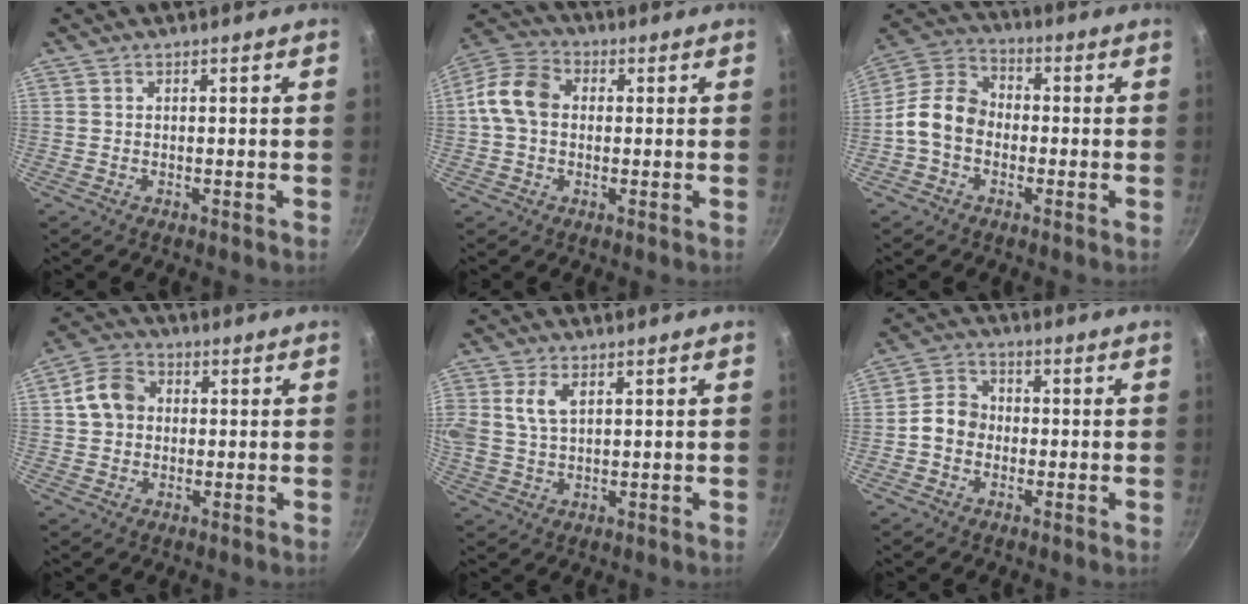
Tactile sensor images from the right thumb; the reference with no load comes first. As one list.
[{"total": 9.8, "force": [0.5, 7.5, 6.3], "torque": [-0.101, 0.025, -0.009]}, {"total": 10.2, "force": [-2.1, 7.9, 6.2], "torque": [-0.088, 0.036, -0.064]}, {"total": 7.8, "force": [0.9, 6.4, 4.3], "torque": [-0.057, 0.016, 0.003]}, {"total": 7.3, "force": [2.5, 4.6, 5.1], "torque": [-0.104, 0.005, 0.049]}, {"total": 6.2, "force": [-1.0, 5.2, 3.1], "torque": [-0.025, 0.021, -0.032]}]